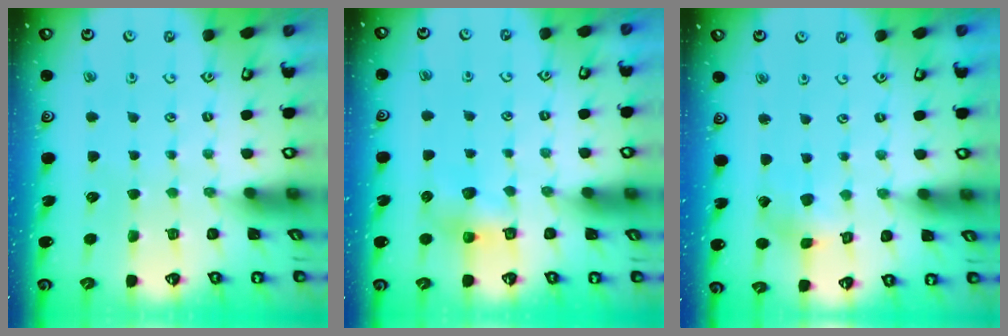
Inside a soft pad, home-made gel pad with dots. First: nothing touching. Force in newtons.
{"total": 6.5, "press": 6.5, "slide": 0.3}
{"total": 2.5, "press": 2.5, "slide": 0.2}